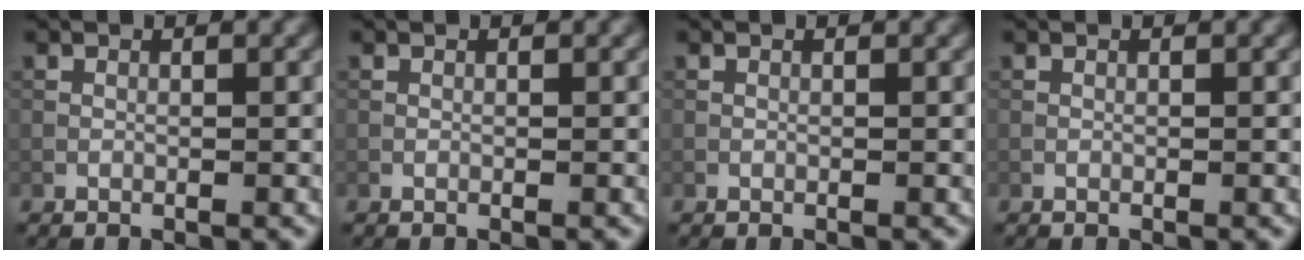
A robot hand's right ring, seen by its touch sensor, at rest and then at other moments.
{"total": 0.0}
{"total": 0.0}
{"total": 0.0}